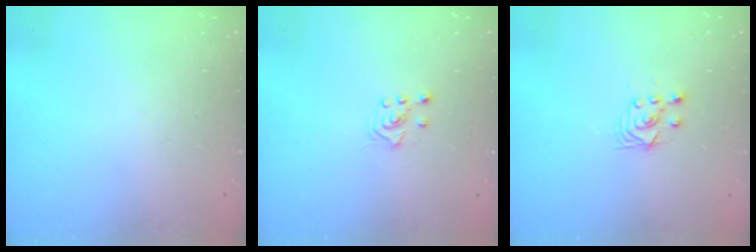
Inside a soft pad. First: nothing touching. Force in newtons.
{"total": 3.0, "press": 2.9, "slide": 0.7}
{"total": 3.5, "press": 3.2, "slide": 1.4}